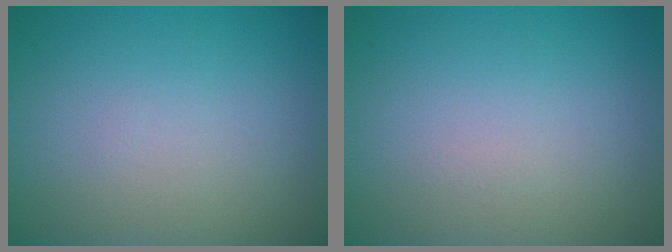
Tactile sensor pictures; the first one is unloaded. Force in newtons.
{"total": 0.0}